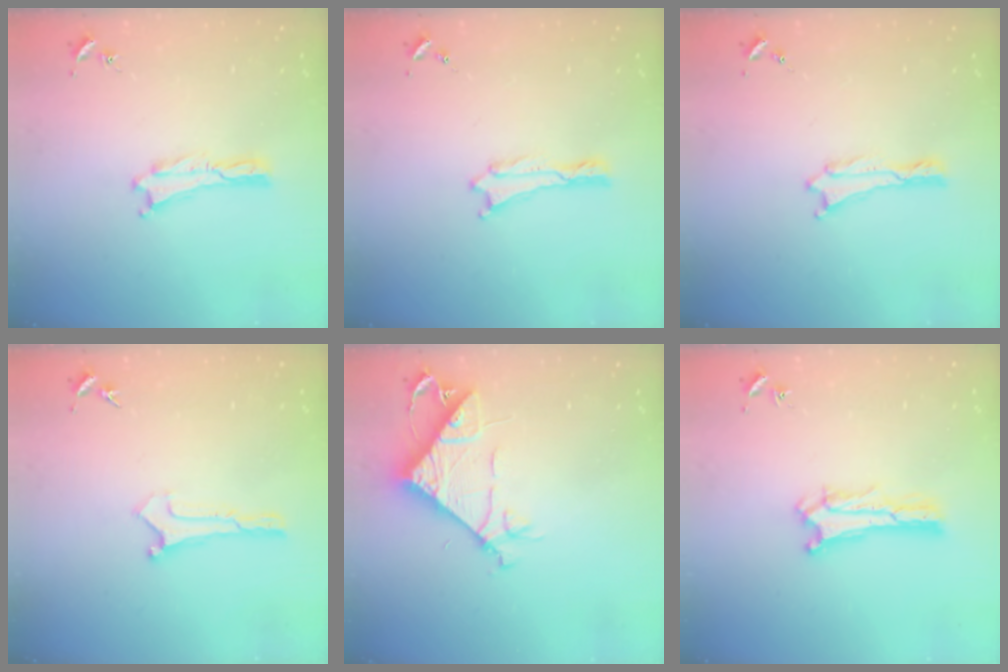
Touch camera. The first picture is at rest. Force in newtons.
{"total": 0.0}
{"total": 0.0}
{"total": 0.0}
{"total": 7.9, "press": 7.8, "slide": 0.7}
{"total": 0.9, "press": 0.9, "slide": 0.2}